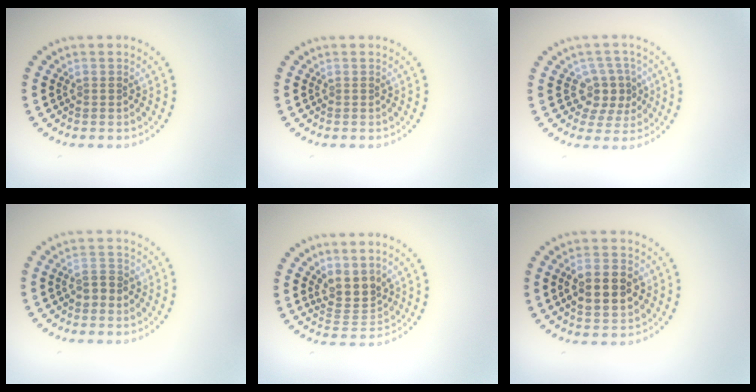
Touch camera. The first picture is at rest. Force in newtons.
{"total": 0.0}
{"total": 3.0, "press": 2.5, "slide": 1.7}
{"total": 1.9, "press": 1.8, "slide": 0.5}
{"total": 2.9, "press": 2.3, "slide": 1.8}
{"total": 5.1, "press": 5.1, "slide": 0.3}